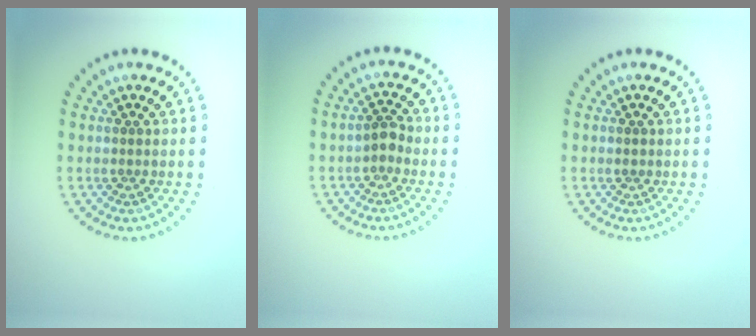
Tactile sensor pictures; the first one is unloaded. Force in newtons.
{"total": 1.5, "press": 1.3, "slide": 0.7}
{"total": 0.5, "press": 0.5, "slide": 0.1}